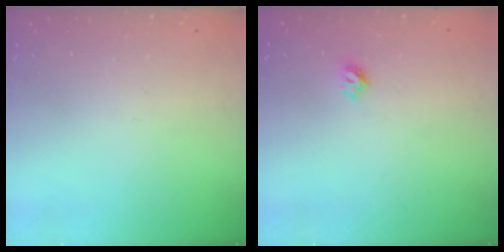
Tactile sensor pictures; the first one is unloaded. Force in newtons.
{"total": 4.8, "press": 4.8, "slide": 0.6}